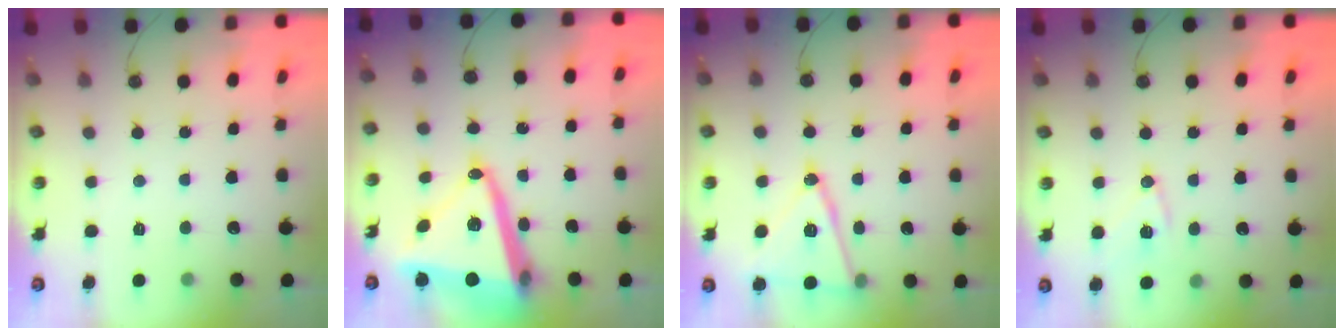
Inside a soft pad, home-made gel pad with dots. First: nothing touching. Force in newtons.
{"total": 21.0, "press": 20.8, "slide": 2.6}
{"total": 15.4, "press": 15.0, "slide": 3.4}
{"total": 9.9, "press": 9.9, "slide": 1.0}